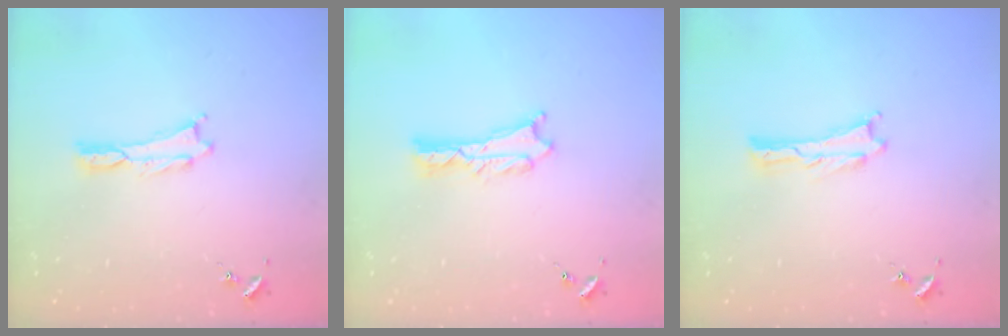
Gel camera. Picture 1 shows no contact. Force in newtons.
{"total": 1.3, "press": 1.3, "slide": 0.1}
{"total": 0.0}